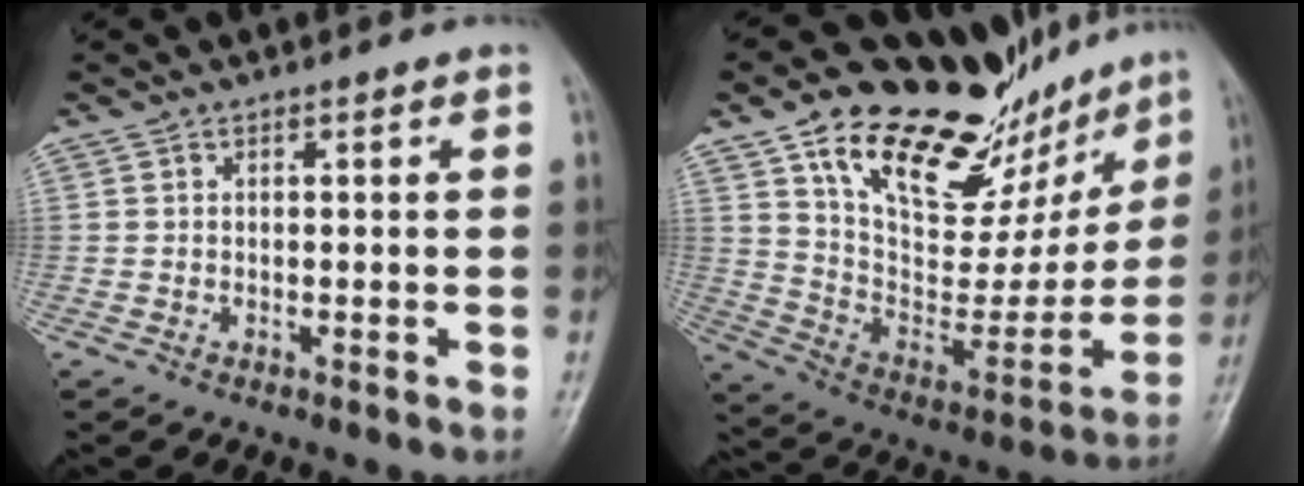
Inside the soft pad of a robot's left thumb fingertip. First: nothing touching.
{"total": 29.9, "force": [19.5, 13.7, 18.2], "torque": [-0.229, -0.058, 0.318]}